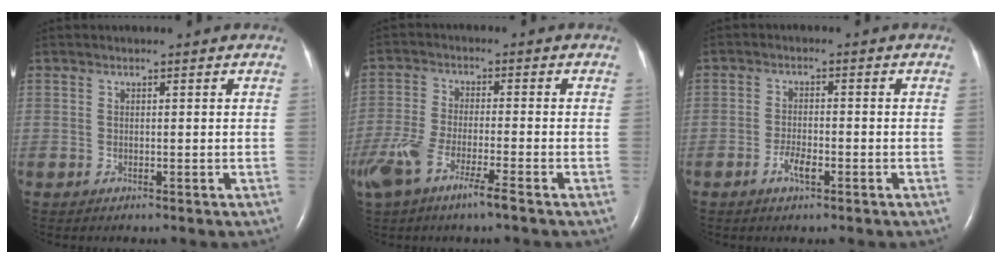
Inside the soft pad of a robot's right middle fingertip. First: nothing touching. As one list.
[{"total": 8.5, "force": [-5.1, 0.9, 6.7], "torque": [-0.147, -0.015, -0.098]}, {"total": 2.9, "force": [-1.5, 0.9, 2.3], "torque": [-0.046, 0.001, -0.030]}]